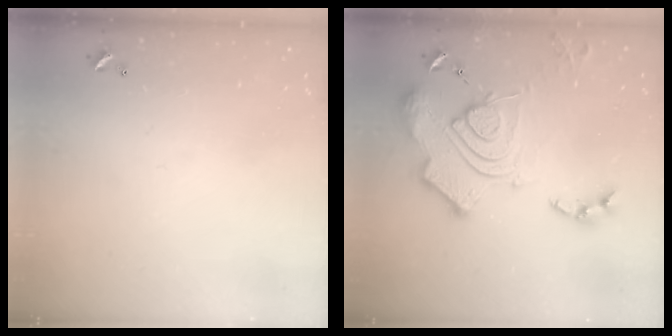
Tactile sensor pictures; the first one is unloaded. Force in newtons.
{"total": 18.3, "press": 18.2, "slide": 1.7}